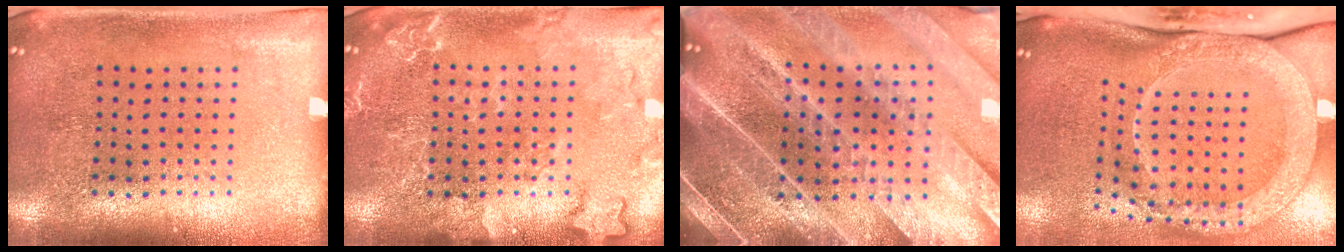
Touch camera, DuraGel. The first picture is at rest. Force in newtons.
{"total": 3.2, "press": 3.2, "slide": 0.5}
{"total": 5.5, "press": 4.7, "slide": 2.9}
{"total": 3.3, "press": 2.4, "slide": 2.3}